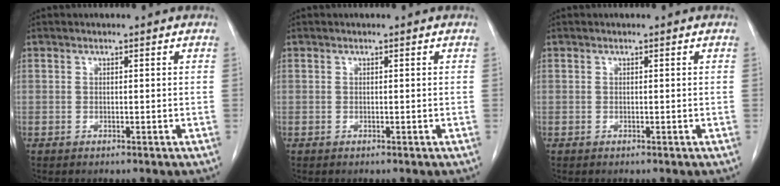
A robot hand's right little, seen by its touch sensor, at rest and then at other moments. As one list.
[{"total": 0.0}, {"total": 0.0}]